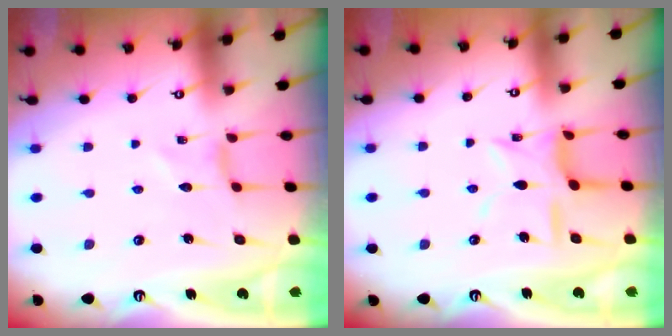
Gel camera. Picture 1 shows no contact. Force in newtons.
{"total": 9.8, "press": 9.7, "slide": 0.8}